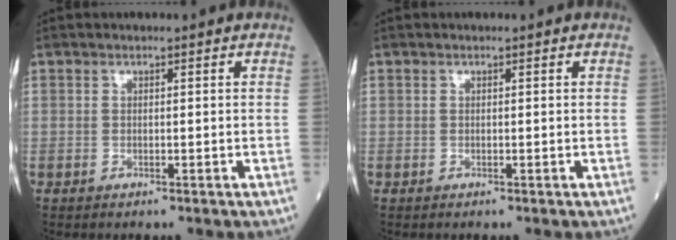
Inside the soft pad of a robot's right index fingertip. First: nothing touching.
{"total": 0.0}